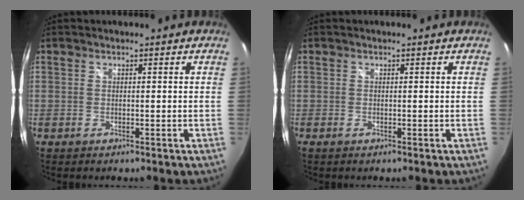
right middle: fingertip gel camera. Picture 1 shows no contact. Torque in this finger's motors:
{"motor_torque": [-0.31, -0.15, -0.04, 0.00]}